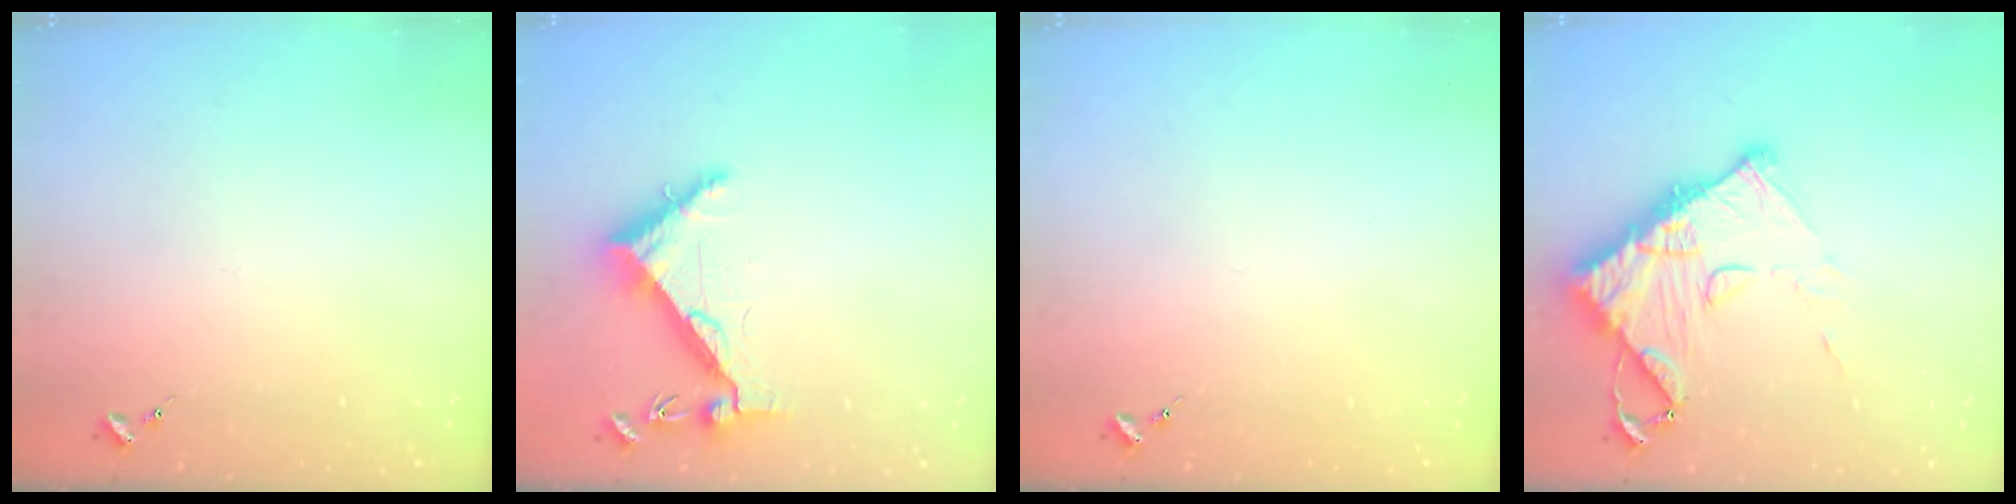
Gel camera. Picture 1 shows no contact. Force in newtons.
{"total": 6.3, "press": 6.2, "slide": 0.7}
{"total": 0.0}
{"total": 14.0, "press": 13.9, "slide": 1.3}